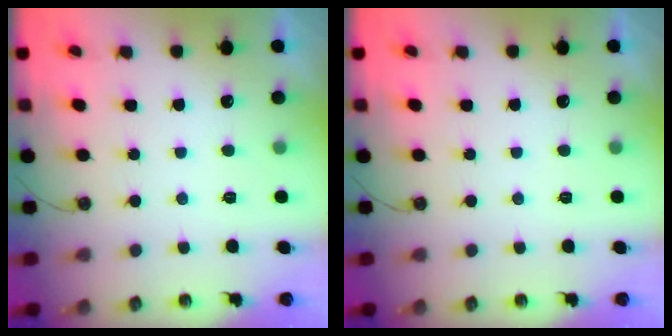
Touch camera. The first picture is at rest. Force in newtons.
{"total": 0.0}